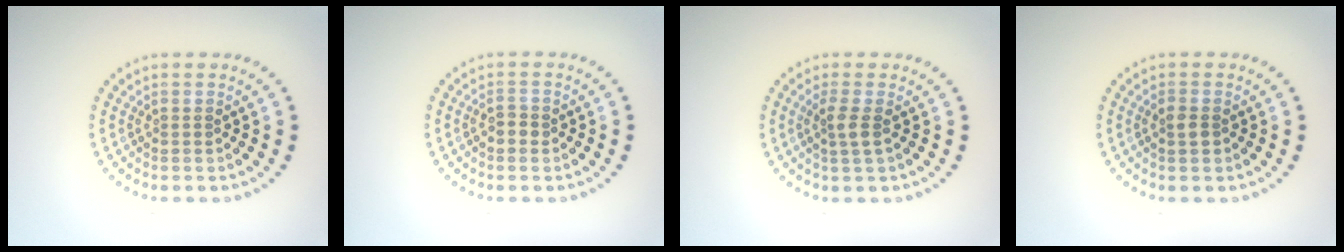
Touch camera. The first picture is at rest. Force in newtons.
{"total": 1.3, "press": 1.3, "slide": 0.0}
{"total": 1.7, "press": 1.4, "slide": 1.0}
{"total": 1.3, "press": 1.3, "slide": 0.2}